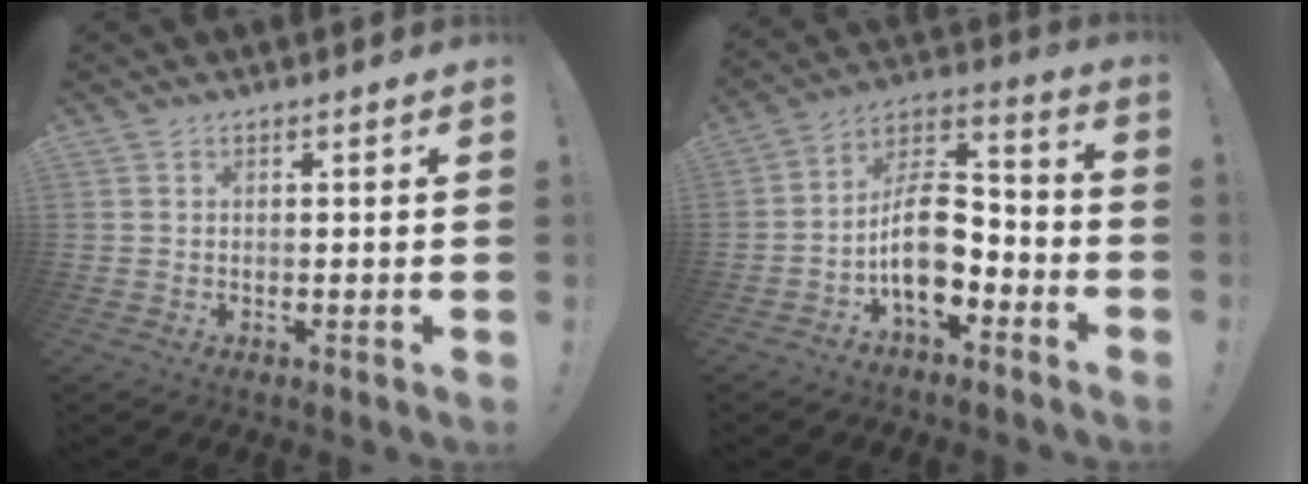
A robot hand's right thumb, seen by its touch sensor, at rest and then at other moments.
{"total": 14.5, "force": [-4.8, 8.5, 10.7], "torque": [-0.191, 0.024, -0.078]}